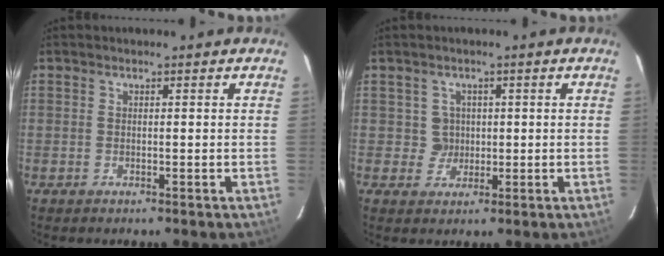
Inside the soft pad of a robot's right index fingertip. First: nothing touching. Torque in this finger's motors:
{"motor_torque": [0.14, 0.18, -0.04, 0.00]}